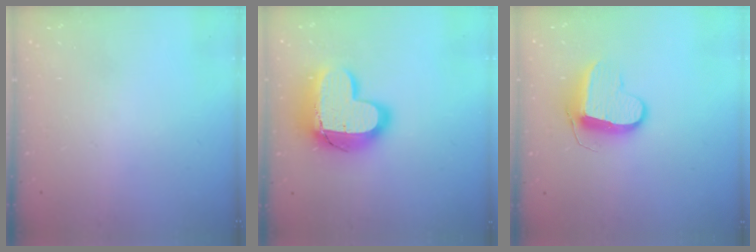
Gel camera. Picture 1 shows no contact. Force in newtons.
{"total": 18.5, "press": 18.5, "slide": 1.2}
{"total": 10.1, "press": 10.1, "slide": 0.3}